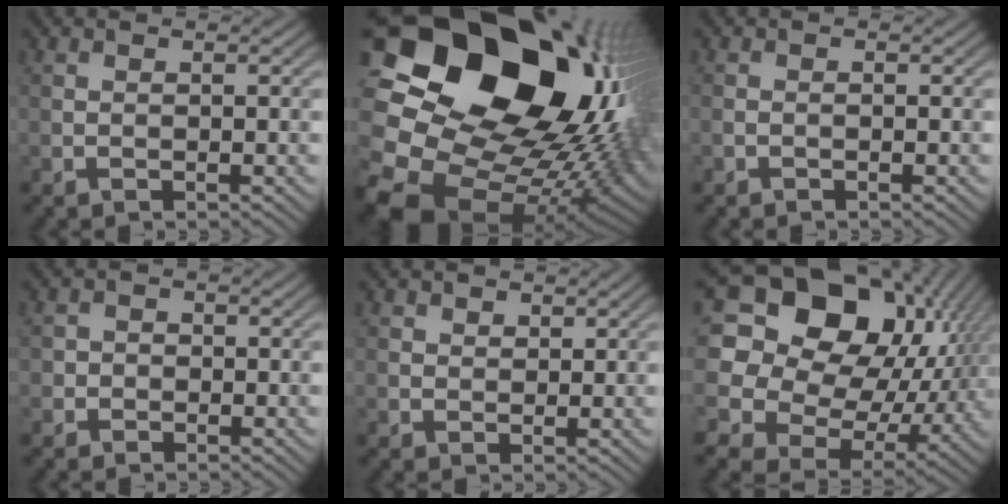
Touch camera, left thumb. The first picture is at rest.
{"total": 22.7, "force": [3.7, 18.4, 12.7], "torque": [-0.298, -0.013, 0.086]}
{"total": 0.6, "force": [-0.4, 0.3, 0.3], "torque": [-0.005, 0.000, -0.009]}
{"total": 1.8, "force": [-0.5, 1.7, 0.2], "torque": [0.011, 0.002, -0.020]}
{"total": 2.1, "force": [1.1, 1.7, 0.5], "torque": [-0.015, -0.006, 0.020]}
{"total": 19.4, "force": [5.5, 15.1, 11.0], "torque": [-0.262, 0.018, 0.111]}